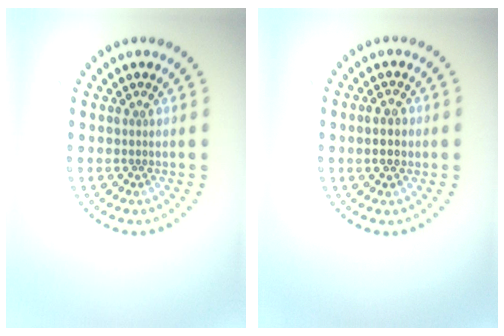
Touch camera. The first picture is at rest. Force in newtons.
{"total": 2.1, "press": 2.1, "slide": 0.1}